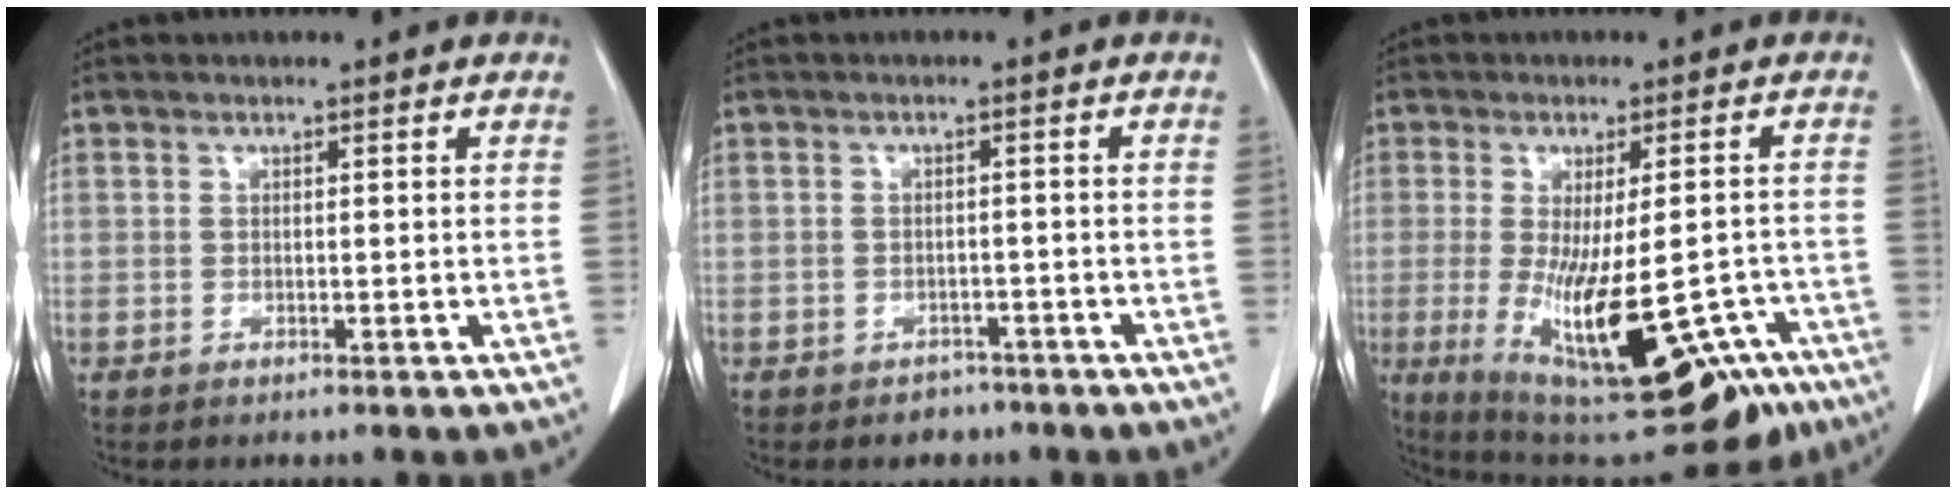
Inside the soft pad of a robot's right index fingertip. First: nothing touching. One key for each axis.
{"total": 2.6, "fx": -1.9, "fy": 1.7, "fz": 0.3, "tx": -0.010, "ty": 0.008, "tz": -0.023}
{"total": 23.6, "fx": -11.5, "fy": 8.2, "fz": 19.0, "tx": -0.272, "ty": -0.025, "tz": -0.153}